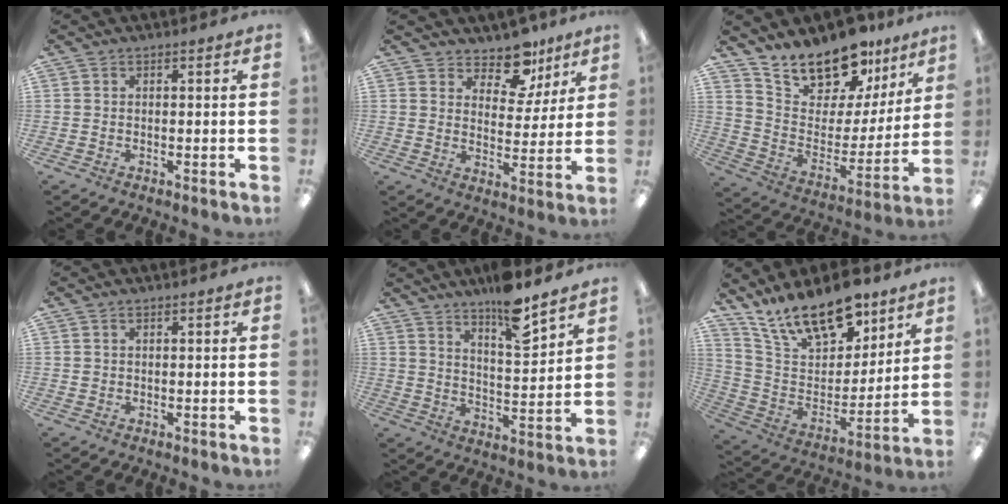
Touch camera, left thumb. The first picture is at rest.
{"total": 10.6, "force": [8.2, 5.6, 3.8], "torque": [-0.052, -0.055, 0.148]}
{"total": 17.1, "force": [15.2, 6.7, 4.2], "torque": [-0.087, -0.131, 0.275]}
{"total": 0.8, "force": [0.2, 0.6, 0.3], "torque": [-0.007, 0.004, 0.003]}
{"total": 11.1, "force": [9.4, 2.2, 5.6], "torque": [-0.089, -0.065, 0.163]}
{"total": 19.6, "force": [14.3, 8.8, 10.2], "torque": [-0.189, -0.081, 0.257]}